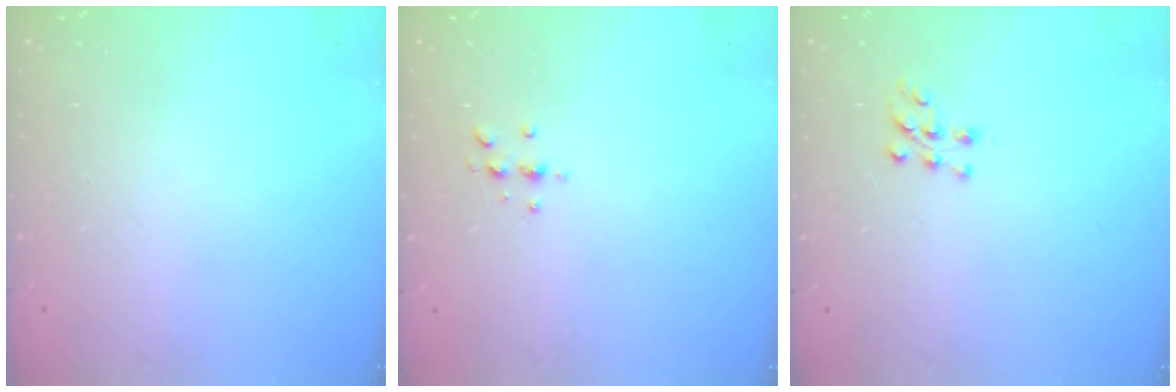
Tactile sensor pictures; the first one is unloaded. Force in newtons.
{"total": 3.5, "press": 3.4, "slide": 0.3}
{"total": 6.9, "press": 6.8, "slide": 0.6}